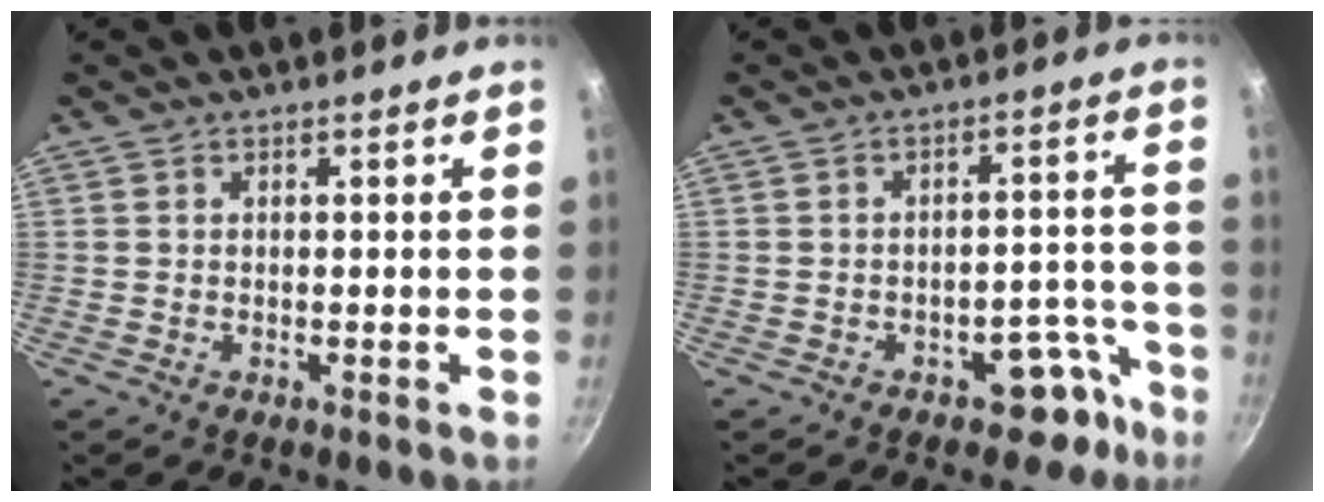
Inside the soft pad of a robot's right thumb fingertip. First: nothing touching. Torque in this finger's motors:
{"motor_torque": [3.11, 1.51, 1.16, -1.12, 0.05]}